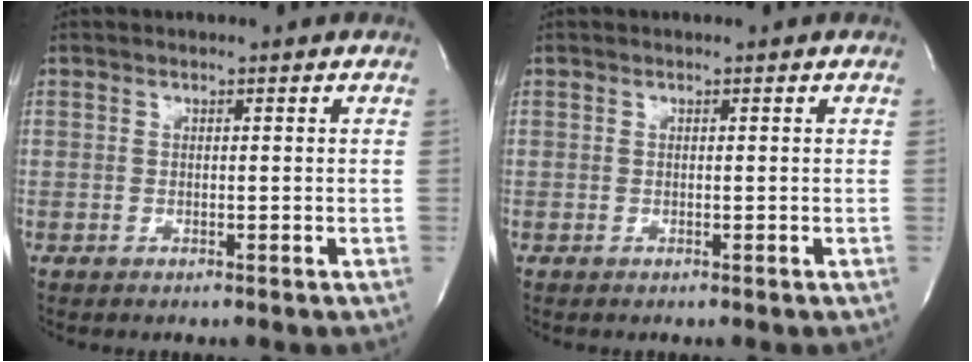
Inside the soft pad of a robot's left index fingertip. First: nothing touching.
{"total": 0.0}